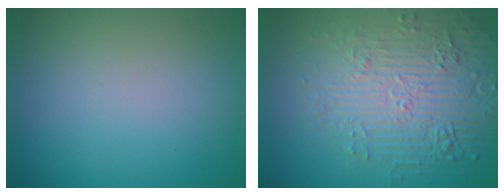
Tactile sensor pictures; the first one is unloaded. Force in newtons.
{"total": 7.4, "press": 5.5, "slide": 5.0}